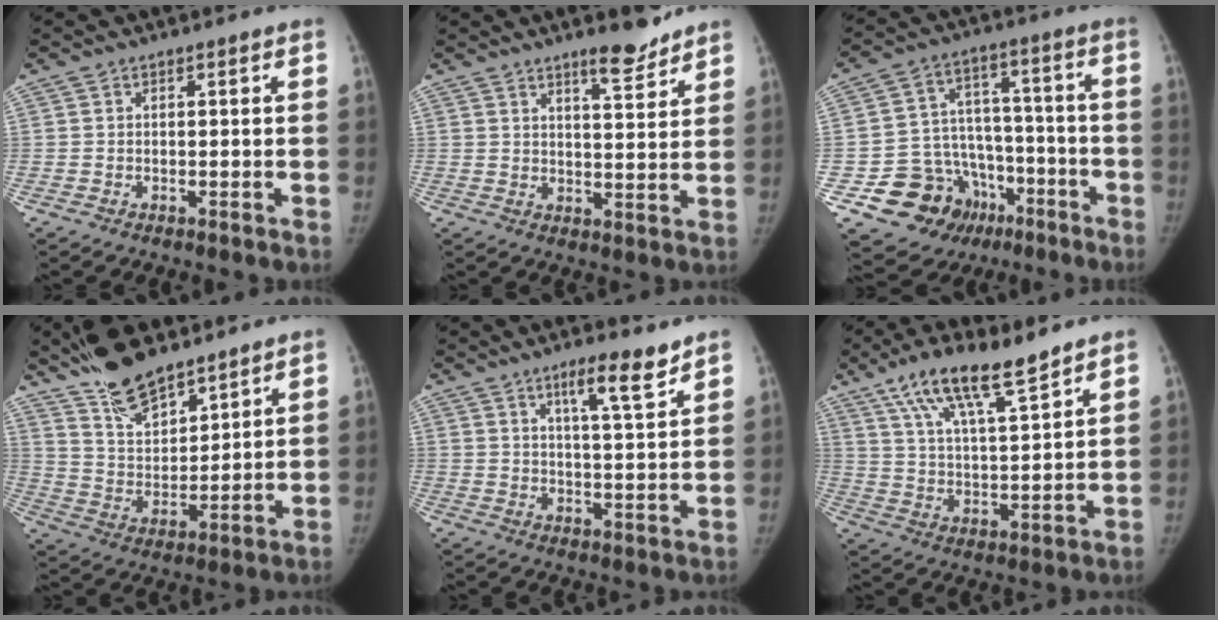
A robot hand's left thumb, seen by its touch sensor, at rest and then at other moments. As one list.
[{"total": 6.7, "force": [5.3, 1.4, 3.8], "torque": [-0.036, -0.041, 0.078]}, {"total": 16.7, "force": [-8.0, 13.6, 5.5], "torque": [-0.050, 0.099, -0.113]}, {"total": 14.3, "force": [11.3, 5.3, 7.1], "torque": [-0.090, -0.063, 0.210]}, {"total": 8.0, "force": [5.5, 1.2, 5.7], "torque": [-0.082, -0.038, 0.088]}, {"total": 14.6, "force": [10.0, 3.4, 10.0], "torque": [-0.162, -0.040, 0.184]}]